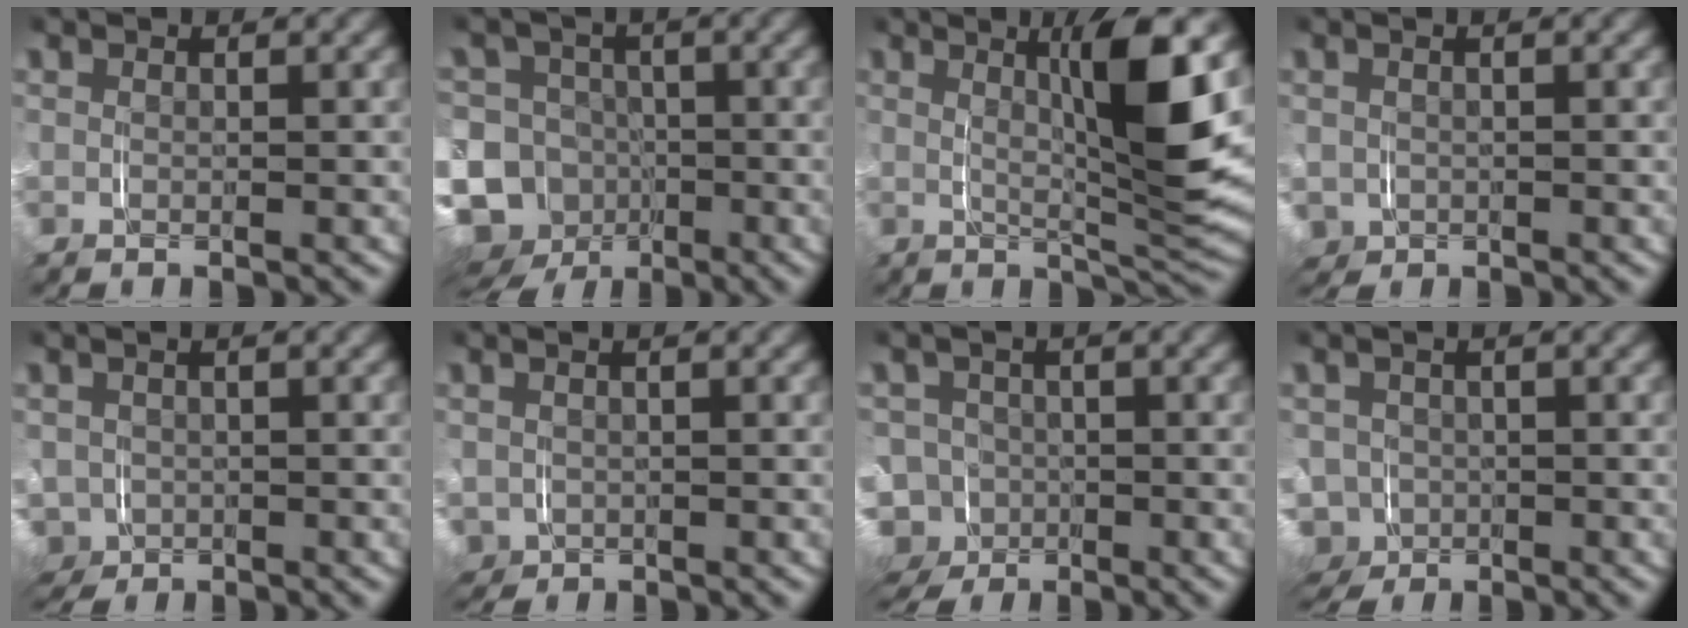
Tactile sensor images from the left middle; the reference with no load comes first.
{"total": 15.9, "force": [-6.0, 14.0, 4.4], "torque": [-0.125, -0.080, -0.102]}
{"total": 8.0, "force": [1.9, 1.1, 7.7], "torque": [-0.105, 0.005, 0.026]}
{"total": 3.1, "force": [-1.2, 2.8, 0.8], "torque": [-0.038, -0.023, -0.015]}
{"total": 5.5, "force": [-1.7, 5.0, 1.7], "torque": [-0.070, -0.036, -0.021]}
{"total": 2.9, "force": [-1.0, 2.6, 0.9], "torque": [-0.040, -0.023, -0.010]}
{"total": 10.0, "force": [-4.1, 8.7, 2.7], "torque": [-0.086, -0.050, -0.068]}
{"total": 7.8, "force": [-2.6, 7.0, 2.5], "torque": [-0.084, -0.040, -0.038]}